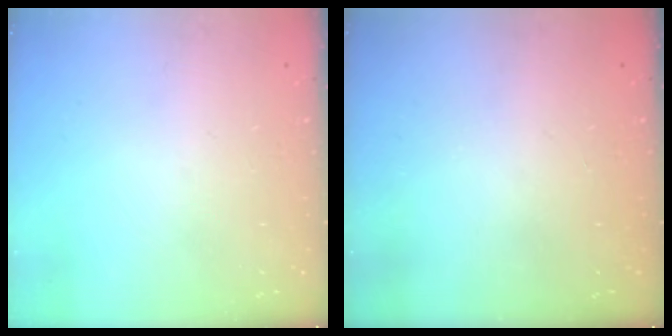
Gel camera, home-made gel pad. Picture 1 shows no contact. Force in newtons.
{"total": 0.0}